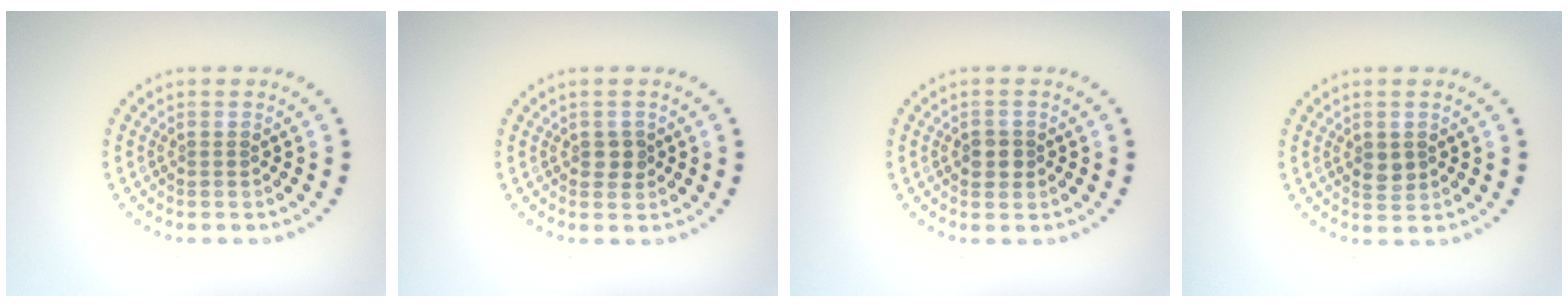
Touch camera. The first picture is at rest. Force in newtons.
{"total": 1.4, "press": 1.4, "slide": 0.1}
{"total": 1.8, "press": 1.7, "slide": 0.5}
{"total": 1.7, "press": 1.7, "slide": 0.1}